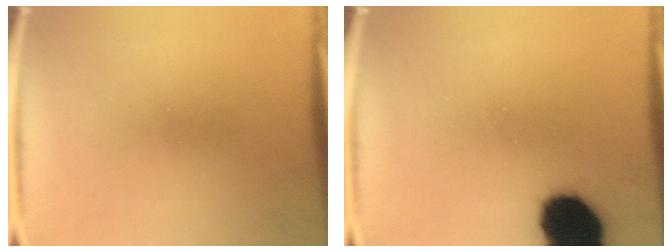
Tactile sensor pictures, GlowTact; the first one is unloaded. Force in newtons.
{"total": 15.7}